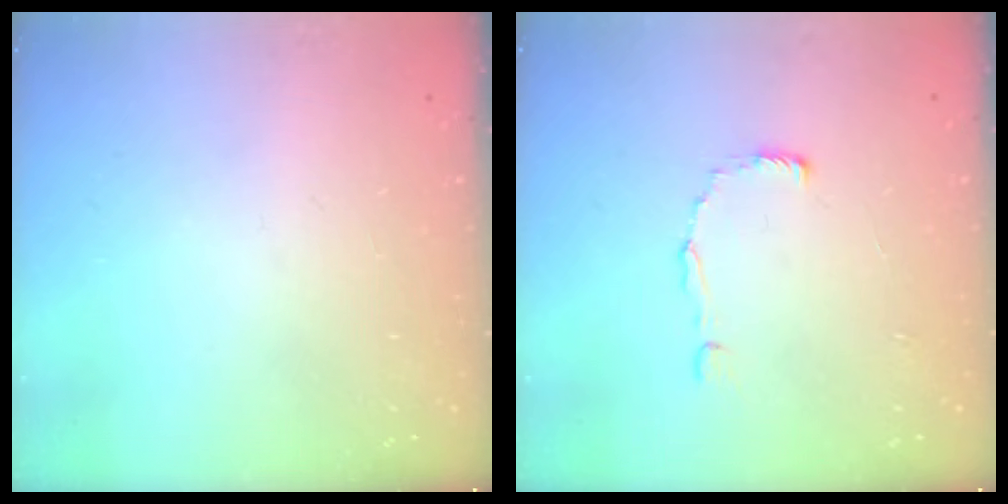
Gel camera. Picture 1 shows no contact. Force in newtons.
{"total": 5.4, "press": 5.4, "slide": 0.5}